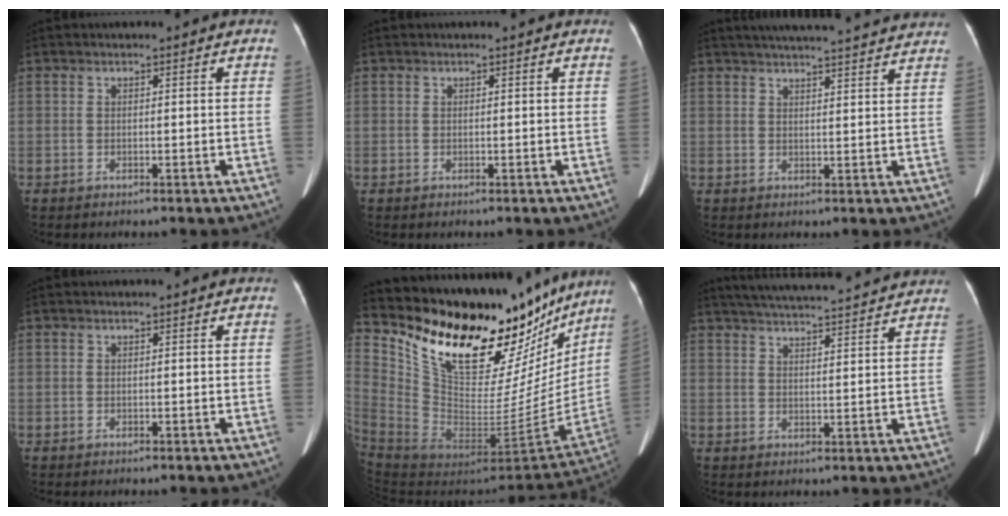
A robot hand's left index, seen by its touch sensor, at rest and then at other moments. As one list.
[{"total": 0.7, "force": [0.7, 0.1, 0.1], "torque": [-0.007, 0.005, 0.004]}, {"total": 20.9, "force": [19.3, 1.6, 7.9], "torque": [-0.117, 0.018, 0.242]}, {"total": 0.0}, {"total": 32.8, "force": [26.9, 12.4, 14.0], "torque": [-0.259, -0.053, 0.390]}, {"total": 19.1, "force": [17.7, 1.4, 7.1], "torque": [-0.117, 0.028, 0.240]}]